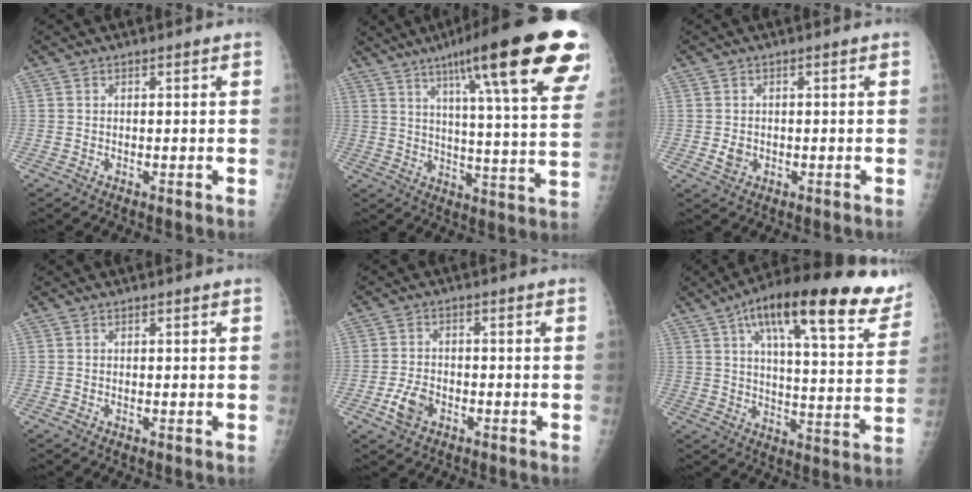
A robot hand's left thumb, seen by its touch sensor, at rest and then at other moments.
{"total": 27.5, "force": [15.6, 4.3, 22.3], "torque": [-0.285, -0.033, 0.213]}
{"total": 2.2, "force": [-0.6, 1.9, 1.0], "torque": [-0.010, 0.000, -0.004]}
{"total": 0.0}
{"total": 4.8, "force": [-2.3, 3.1, 2.8], "torque": [-0.054, 0.011, -0.042]}
{"total": 24.9, "force": [14.8, 7.1, 18.7], "torque": [-0.250, -0.022, 0.207]}